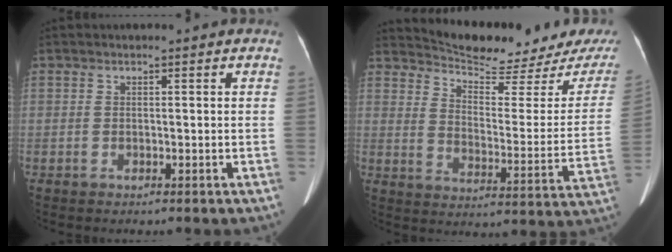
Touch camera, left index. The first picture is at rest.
{"total": 17.0, "force": [16.0, 1.0, 5.6], "torque": [-0.081, -0.073, 0.209]}